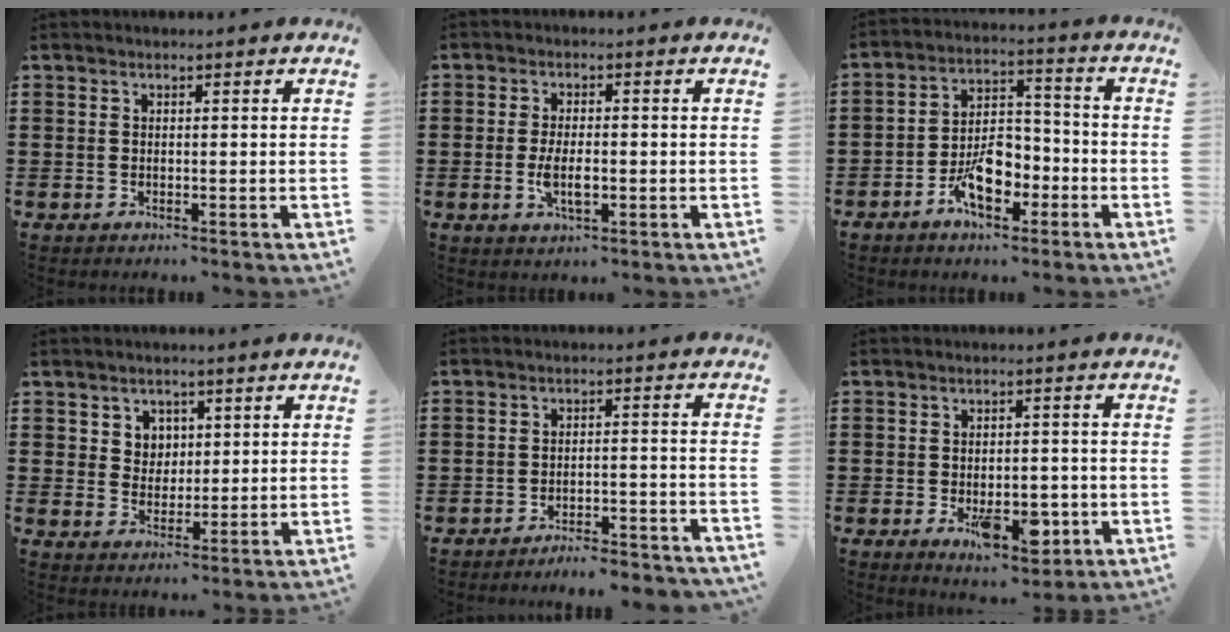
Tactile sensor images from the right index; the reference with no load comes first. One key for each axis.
{"total": 4.8, "fx": -1.0, "fy": 1.8, "fz": 4.3, "tx": -0.080, "ty": -0.005, "tz": -0.022}
{"total": 8.3, "fx": -4.1, "fy": 4.5, "fz": 5.6, "tx": -0.100, "ty": 0.011, "tz": -0.076}
{"total": 3.7, "fx": 1.7, "fy": 3.3, "fz": 0.6, "tx": -0.019, "ty": 0.010, "tz": 0.028}
{"total": 3.8, "fx": -3.8, "fy": -0.2, "fz": 0.6, "tx": -0.014, "ty": -0.001, "tz": -0.080}
{"total": 8.0, "fx": -2.7, "fy": 4.2, "fz": 6.2, "tx": -0.079, "ty": -0.002, "tz": -0.043}